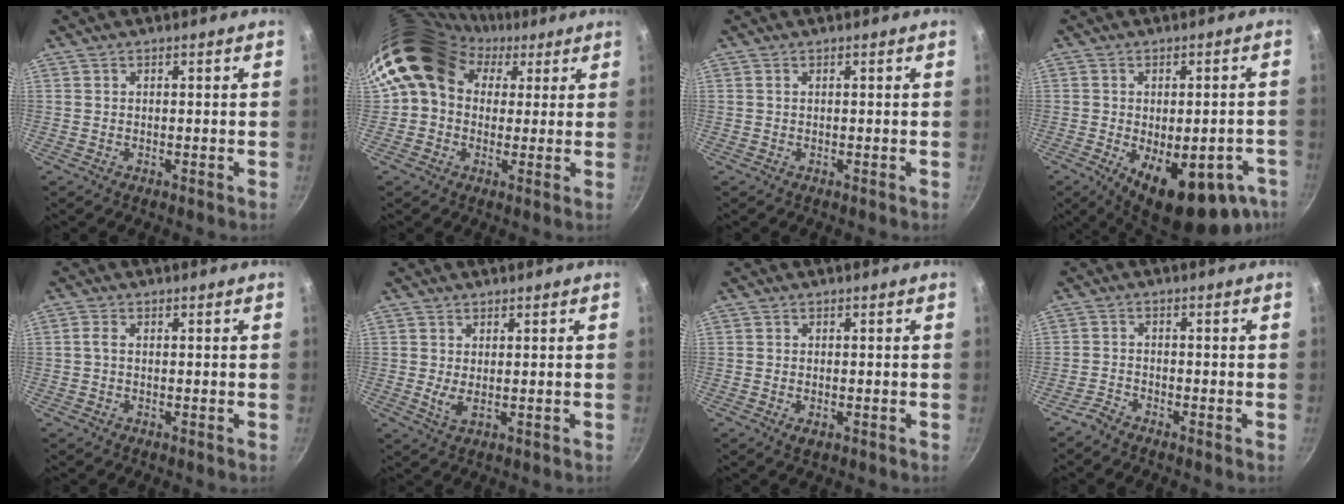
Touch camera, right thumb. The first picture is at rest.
{"total": 15.6, "force": [4.2, 12.9, 7.7], "torque": [-0.110, 0.036, 0.057]}
{"total": 0.0}
{"total": 18.9, "force": [-8.2, 8.5, 14.8], "torque": [-0.154, 0.003, -0.097]}
{"total": 1.5, "force": [0.0, 0.9, 1.2], "torque": [-0.030, 0.005, -0.001]}
{"total": 2.6, "force": [0.5, 1.0, 2.3], "torque": [-0.043, -0.011, 0.013]}
{"total": 1.9, "force": [-0.6, 1.0, 1.4], "torque": [-0.024, -0.004, -0.009]}
{"total": 2.4, "force": [-2.2, 0.6, 0.7], "torque": [-0.024, 0.020, -0.048]}